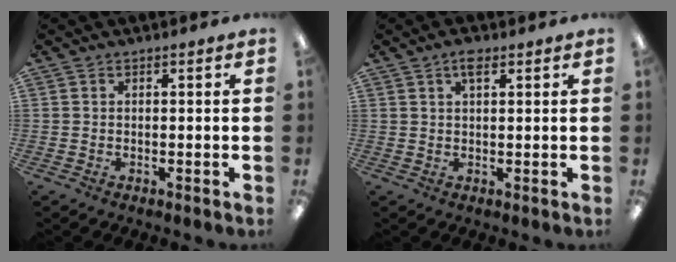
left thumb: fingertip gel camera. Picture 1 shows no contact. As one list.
[{"total": 3.5, "force": [2.1, 1.4, 2.5], "torque": [-0.038, -0.002, 0.033]}]